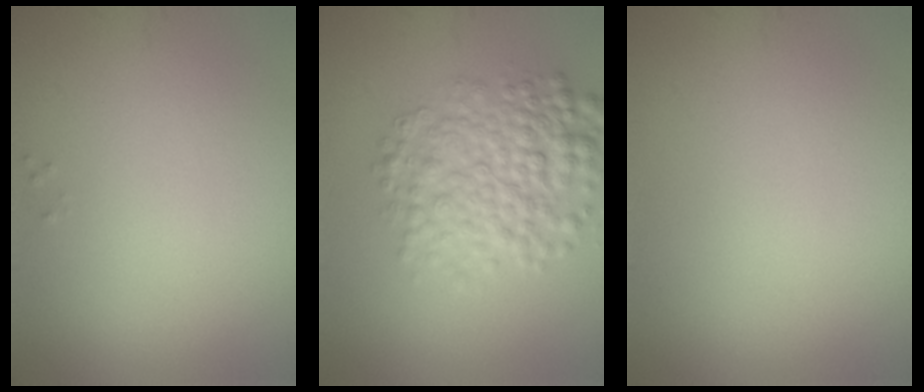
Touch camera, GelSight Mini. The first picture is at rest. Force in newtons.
{"total": 6.1, "press": 6.1, "slide": 0.1}
{"total": 0.0}